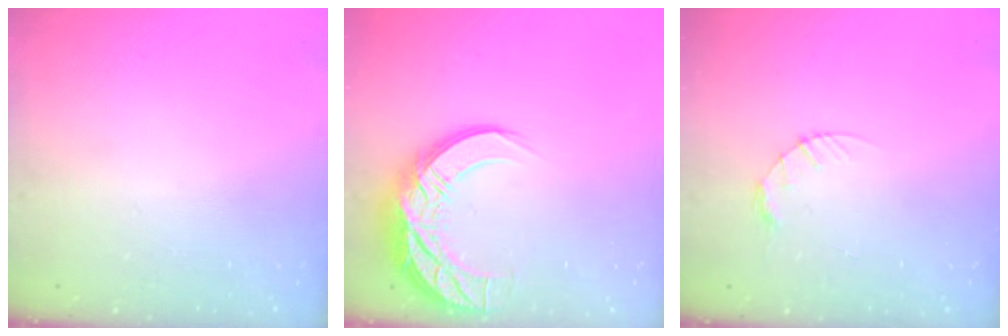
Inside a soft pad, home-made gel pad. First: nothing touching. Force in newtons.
{"total": 13.7, "press": 13.7, "slide": 0.9}
{"total": 3.4, "press": 3.4, "slide": 0.4}